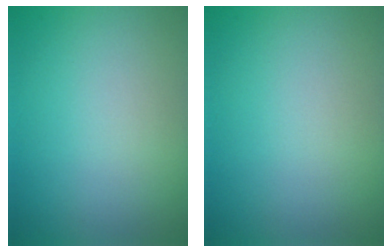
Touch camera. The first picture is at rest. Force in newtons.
{"total": 0.0}